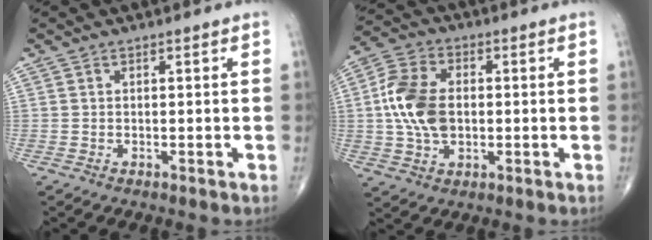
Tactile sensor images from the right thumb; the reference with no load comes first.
{"total": 11.8, "force": [0.2, 7.6, 9.1], "torque": [-0.177, 0.013, 0.001]}